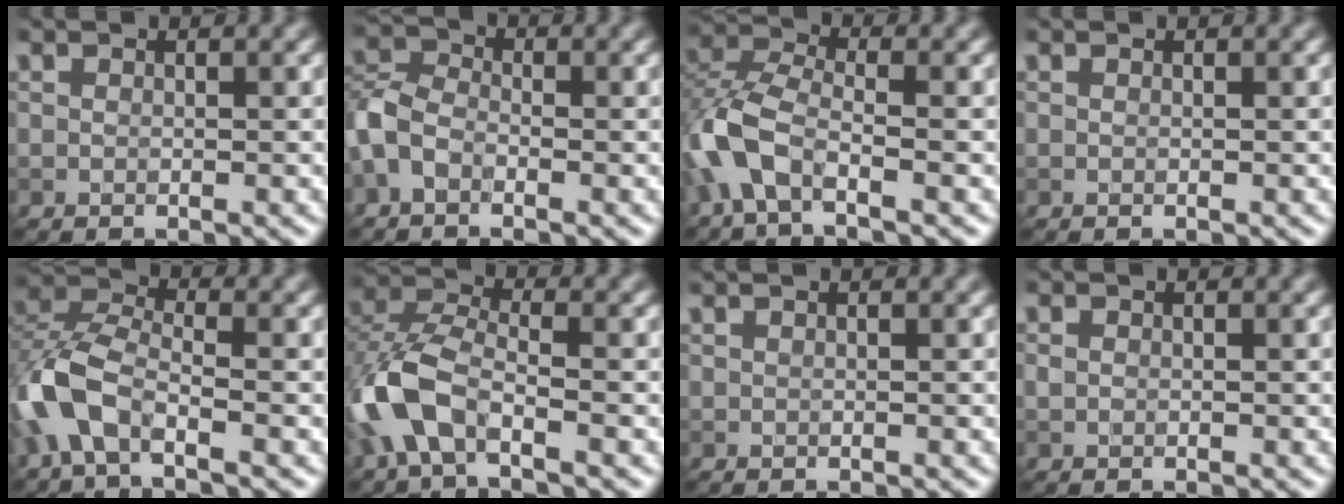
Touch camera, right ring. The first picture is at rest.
{"total": 3.9, "force": [-1.6, 2.4, 2.6], "torque": [-0.058, 0.009, -0.049]}
{"total": 5.7, "force": [-2.7, 2.4, 4.4], "torque": [-0.102, 0.006, -0.065]}
{"total": 0.0}
{"total": 6.4, "force": [-3.0, 2.9, 4.9], "torque": [-0.113, 0.006, -0.072]}
{"total": 7.3, "force": [-3.1, 3.5, 5.6], "torque": [-0.133, 0.004, -0.075]}
{"total": 0.0}
{"total": 0.5, "force": [0.0, 0.4, 0.3], "torque": [-0.009, -0.001, -0.002]}